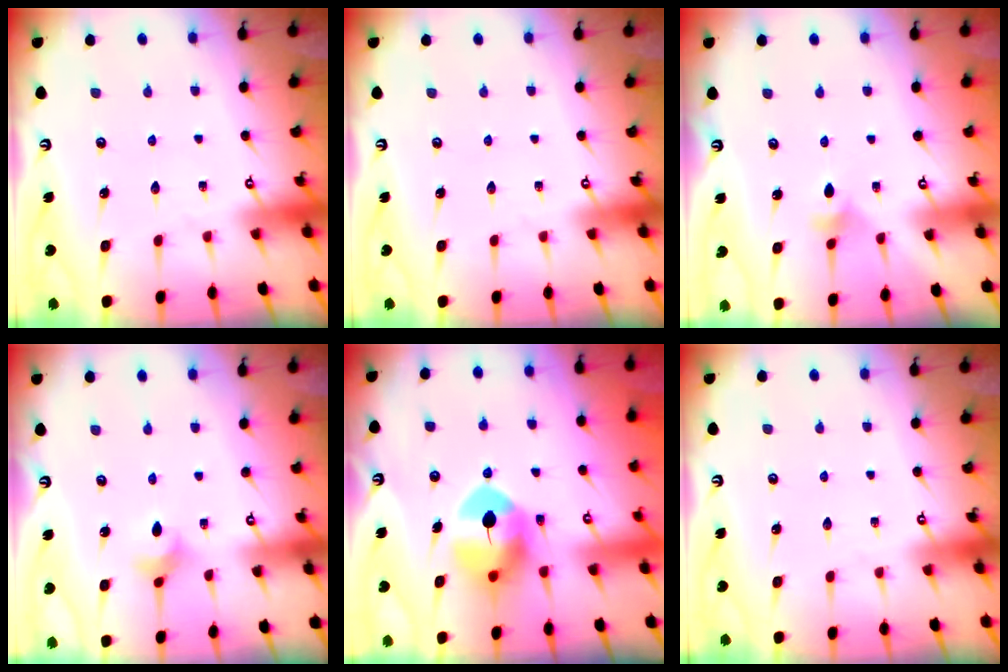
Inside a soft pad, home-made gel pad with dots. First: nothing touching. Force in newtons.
{"total": 0.0}
{"total": 4.7, "press": 4.6, "slide": 0.7}
{"total": 3.8, "press": 3.7, "slide": 0.8}
{"total": 10.5, "press": 10.4, "slide": 1.5}
{"total": 0.0}